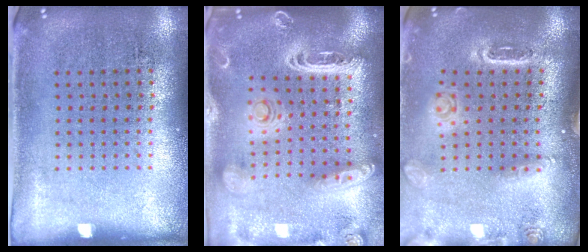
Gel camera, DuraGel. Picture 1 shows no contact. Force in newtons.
{"total": 3.2, "press": 2.7, "slide": 1.7}
{"total": 1.5, "press": 1.5, "slide": 0.2}